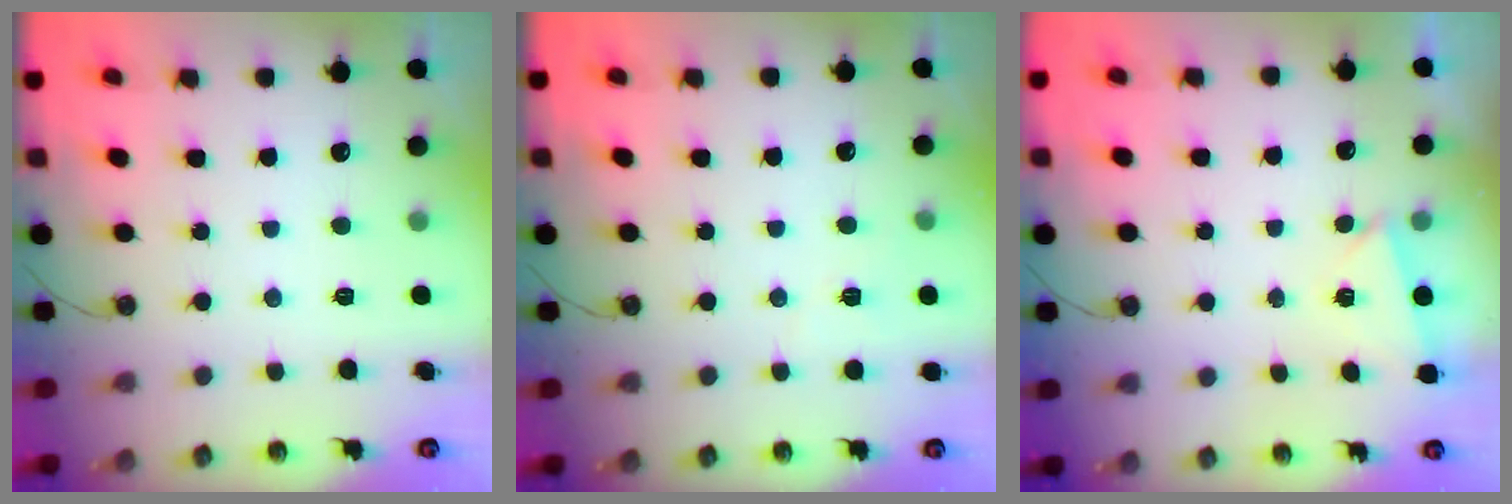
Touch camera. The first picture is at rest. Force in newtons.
{"total": 5.0, "press": 1.7, "slide": 4.7}
{"total": 2.4, "press": 1.8, "slide": 1.7}